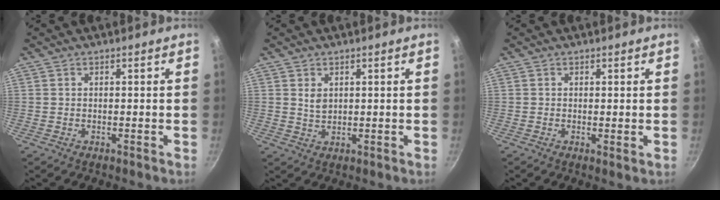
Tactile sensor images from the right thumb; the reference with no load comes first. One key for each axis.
{"total": 2.6, "fx": 0.9, "fy": 1.8, "fz": 1.7, "tx": -0.025, "ty": -0.004, "tz": 0.018}
{"total": 0.9, "fx": 0.2, "fy": 0.3, "fz": 0.8, "tx": -0.013, "ty": -0.009, "tz": 0.000}